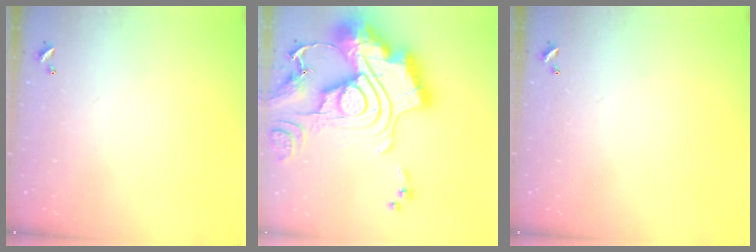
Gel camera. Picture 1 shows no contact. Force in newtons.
{"total": 3.2, "press": 2.4, "slide": 2.2}
{"total": 0.0}